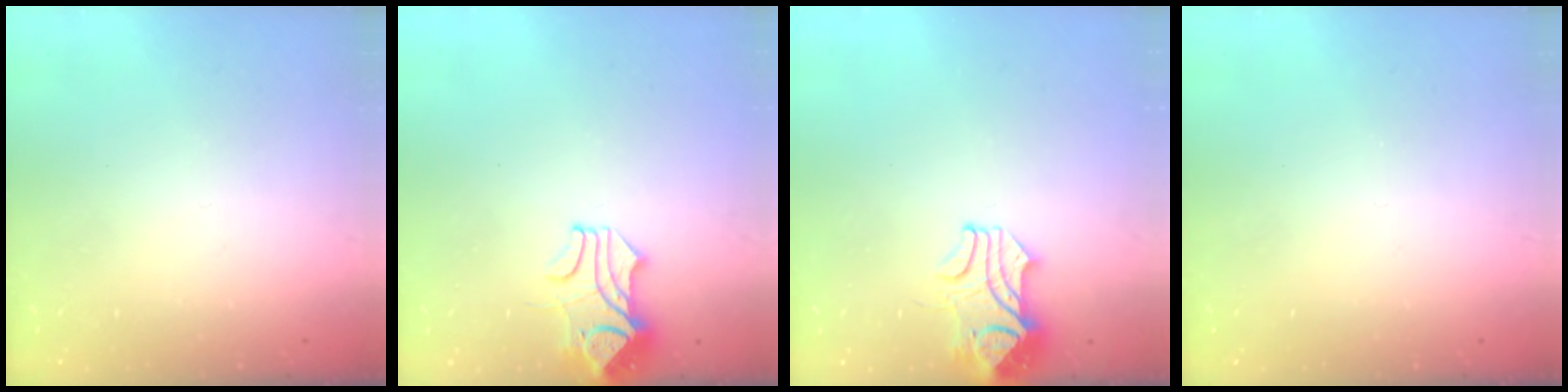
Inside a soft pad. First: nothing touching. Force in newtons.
{"total": 2.0, "press": 1.7, "slide": 1.1}
{"total": 2.4, "press": 2.2, "slide": 1.0}
{"total": 0.0}